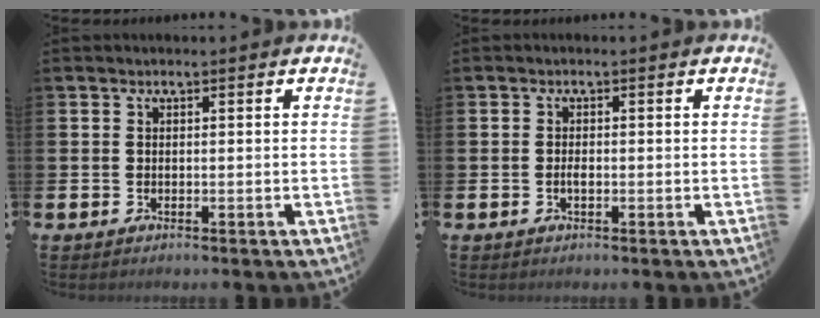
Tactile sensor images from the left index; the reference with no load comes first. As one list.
[{"total": 1.1, "force": [-0.3, 0.5, 0.9], "torque": [-0.017, 0.001, -0.006]}]